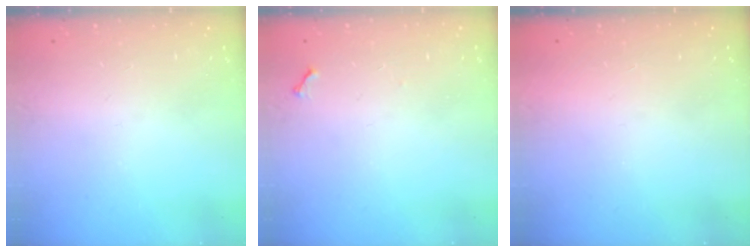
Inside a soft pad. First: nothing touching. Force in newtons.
{"total": 3.8, "press": 3.8, "slide": 0.5}
{"total": 1.6, "press": 1.5, "slide": 0.1}